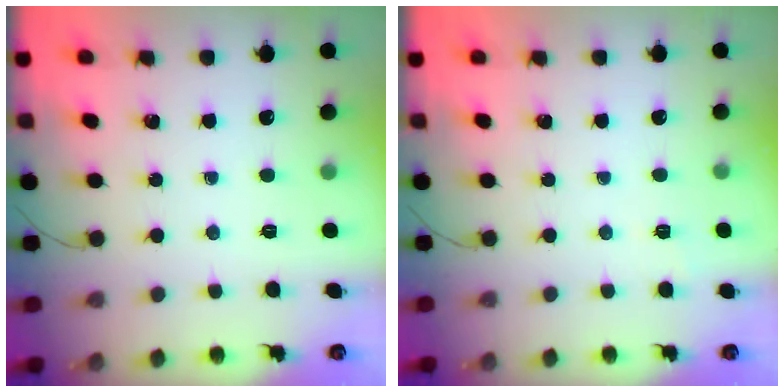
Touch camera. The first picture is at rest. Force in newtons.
{"total": 5.4, "press": 5.2, "slide": 1.5}